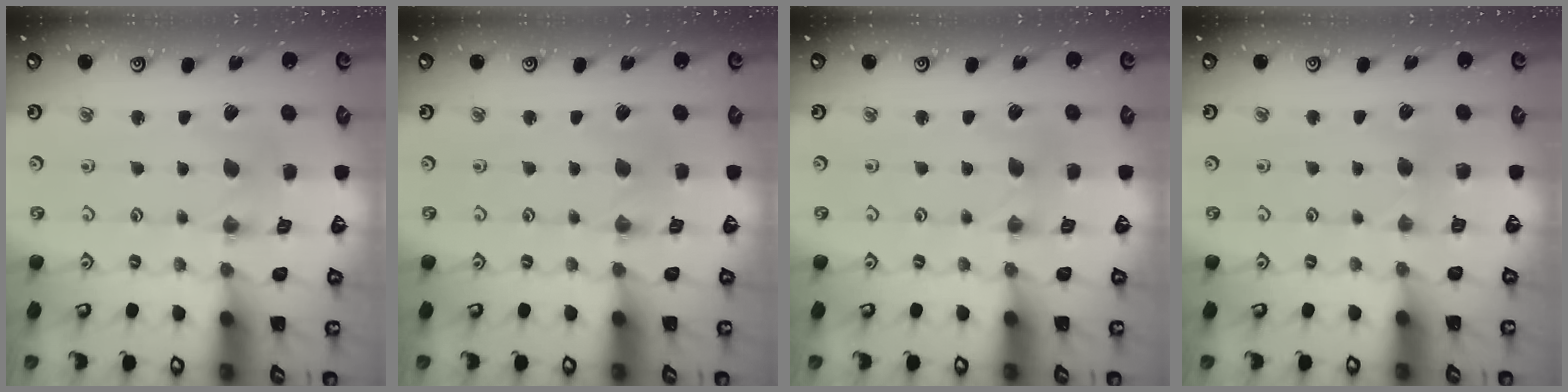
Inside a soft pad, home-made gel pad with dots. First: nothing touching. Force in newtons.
{"total": 0.9, "press": 0.9, "slide": 0.2}
{"total": 0.0}
{"total": 2.7, "press": 2.7, "slide": 0.4}